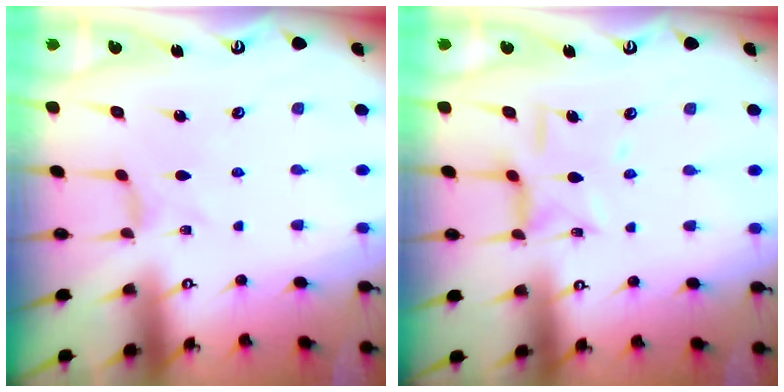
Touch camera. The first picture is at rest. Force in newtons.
{"total": 9.4, "press": 9.4, "slide": 0.7}